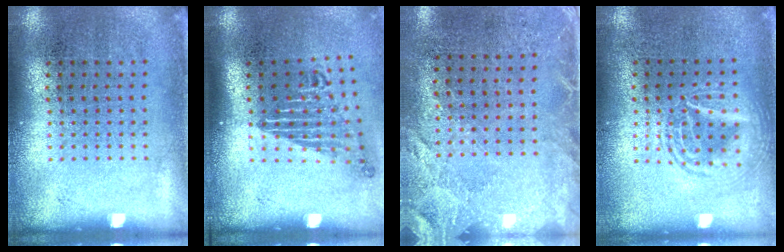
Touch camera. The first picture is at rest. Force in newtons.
{"total": 1.7, "press": 1.2, "slide": 1.3}
{"total": 2.6, "press": 2.0, "slide": 1.6}
{"total": 1.6, "press": 1.6, "slide": 0.2}